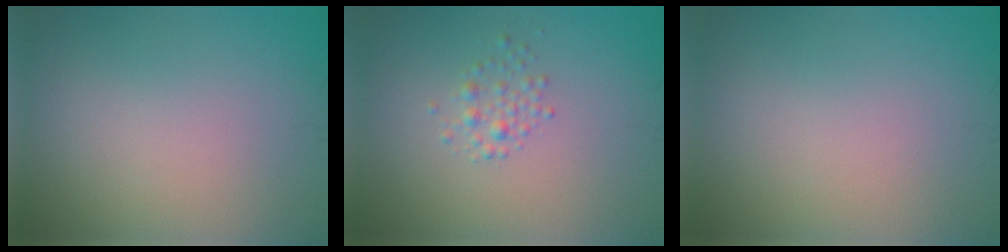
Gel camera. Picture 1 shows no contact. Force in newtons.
{"total": 1.4, "press": 1.4, "slide": 0.1}
{"total": 0.0}